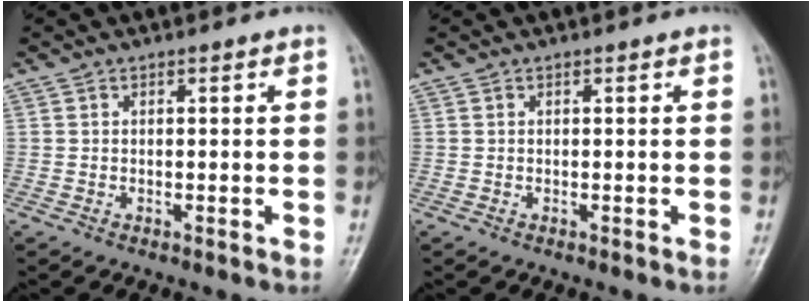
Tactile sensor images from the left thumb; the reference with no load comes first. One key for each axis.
{"total": 0.0}